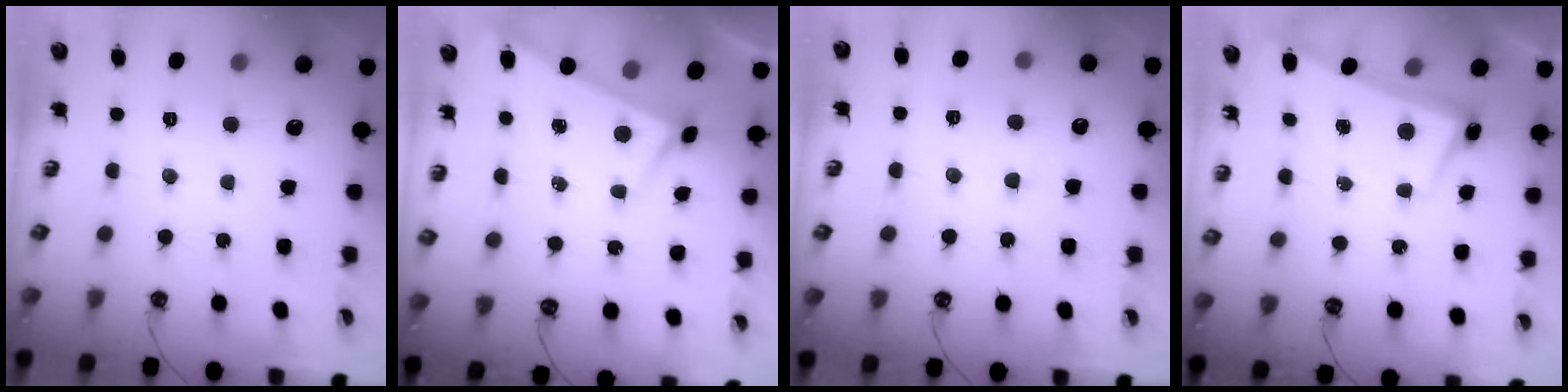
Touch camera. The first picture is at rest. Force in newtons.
{"total": 4.5, "press": 4.5, "slide": 0.1}
{"total": 1.8, "press": 1.7, "slide": 0.5}
{"total": 2.5, "press": 2.4, "slide": 0.6}